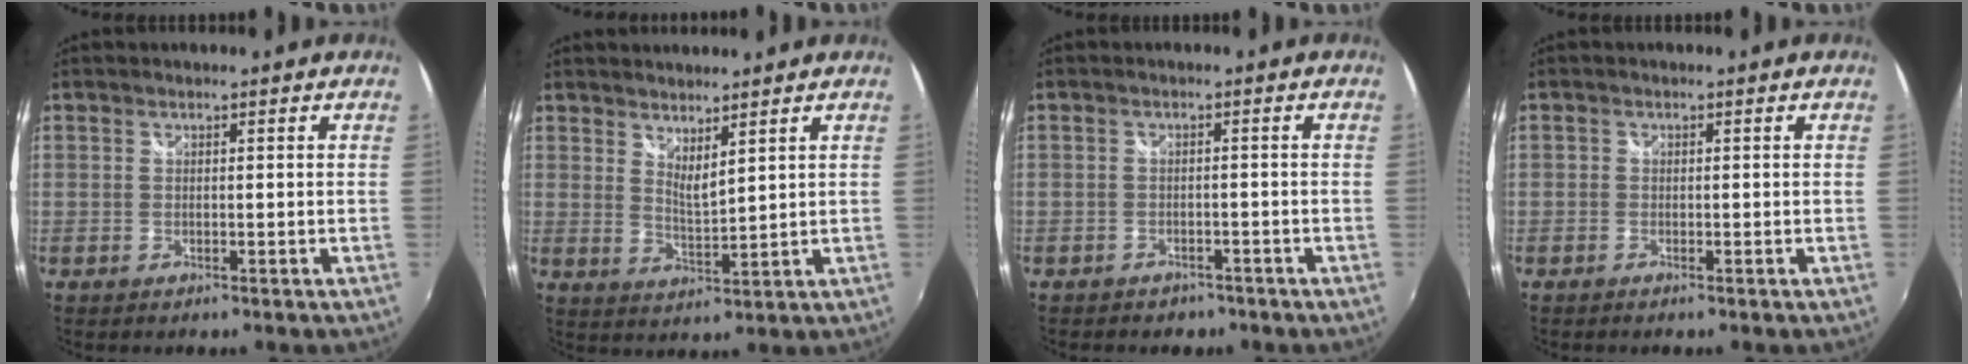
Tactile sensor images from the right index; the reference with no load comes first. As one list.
[{"total": 4.4, "force": [3.6, 0.7, 2.4], "torque": [-0.038, -0.008, 0.060]}, {"total": 4.2, "force": [-3.3, 2.5, 1.0], "torque": [-0.026, -0.003, -0.045]}, {"total": 1.1, "force": [-0.8, 0.7, 0.2], "torque": [-0.007, -0.003, -0.019]}]